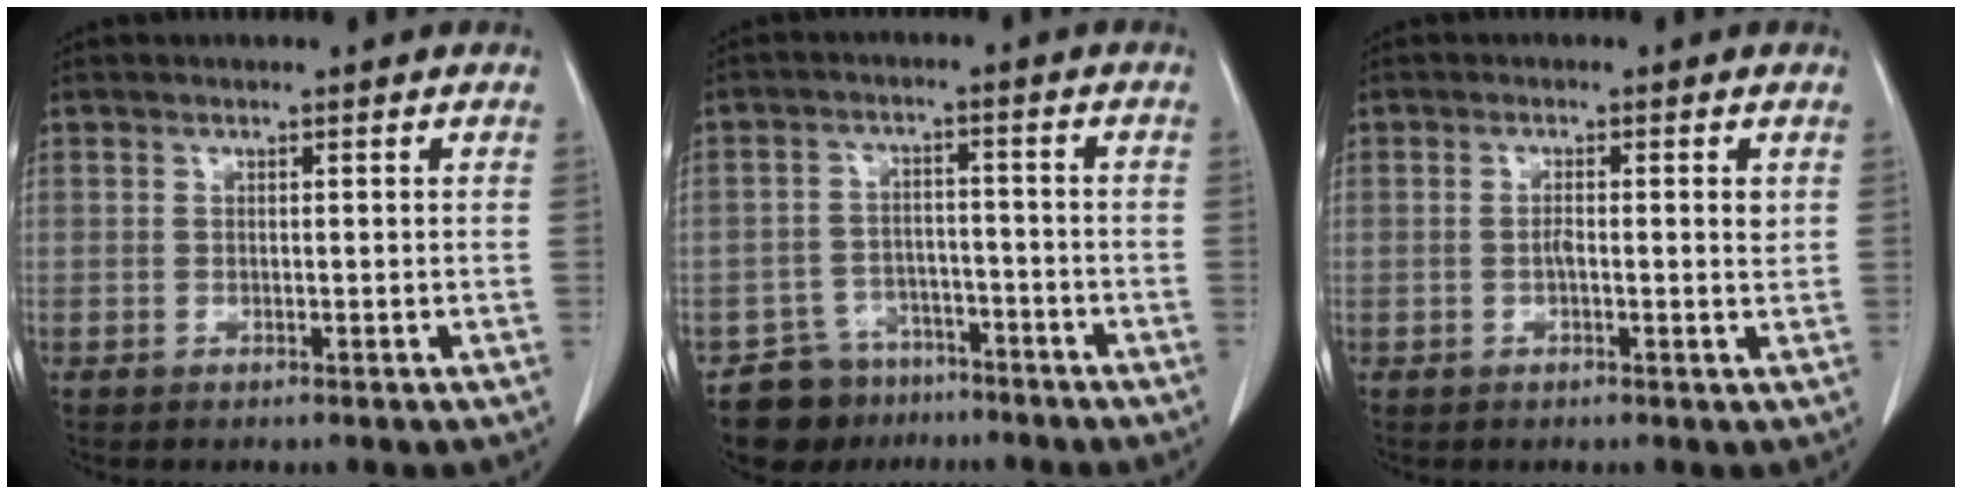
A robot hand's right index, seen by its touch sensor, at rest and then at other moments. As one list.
[{"total": 7.0, "force": [-5.4, 4.4, -0.1], "torque": [0.009, 0.023, -0.088]}, {"total": 2.7, "force": [0.3, 0.6, 2.6], "torque": [-0.043, 0.003, 0.004]}]